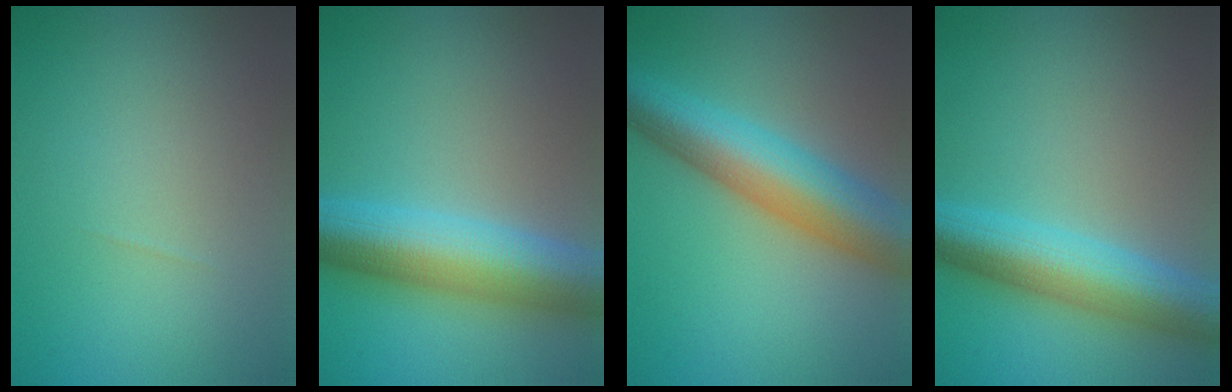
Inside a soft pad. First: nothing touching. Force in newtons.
{"total": 9.7, "press": 9.7, "slide": 0.1}
{"total": 9.2, "press": 9.2, "slide": 0.3}
{"total": 7.8, "press": 7.8, "slide": 0.1}